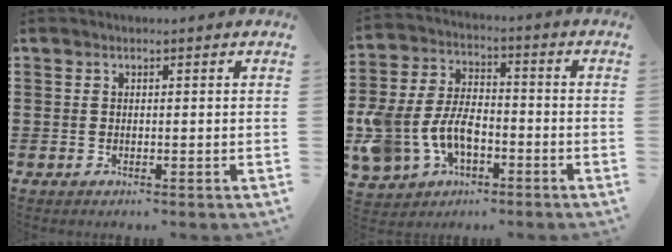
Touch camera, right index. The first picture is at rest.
{"total": 9.0, "force": [-3.0, 6.2, 5.8], "torque": [-0.160, 0.008, -0.063]}